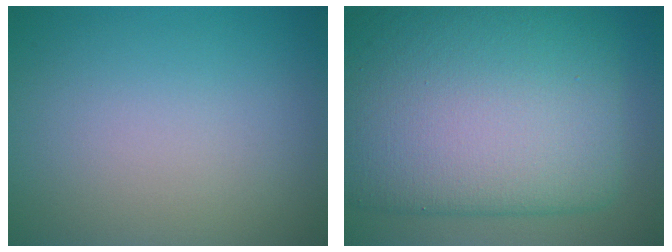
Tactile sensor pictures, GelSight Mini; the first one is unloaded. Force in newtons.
{"total": 15.1, "press": 15.1, "slide": 0.4}